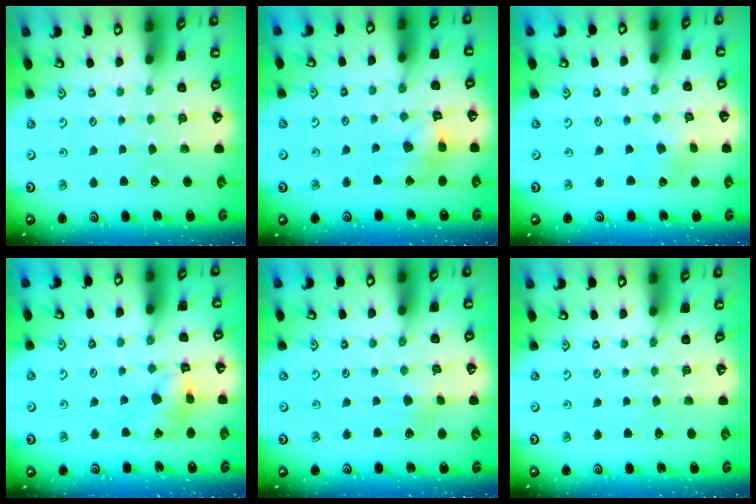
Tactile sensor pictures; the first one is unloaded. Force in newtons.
{"total": 11.2, "press": 11.1, "slide": 1.4}
{"total": 0.7, "press": 0.6, "slide": 0.2}
{"total": 8.6, "press": 8.5, "slide": 0.9}
{"total": 2.6, "press": 2.6, "slide": 0.4}
{"total": 0.0}